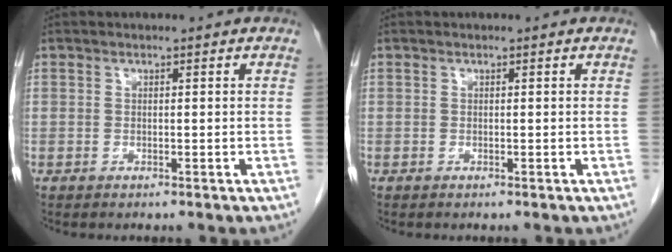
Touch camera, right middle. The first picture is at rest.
{"total": 0.0}